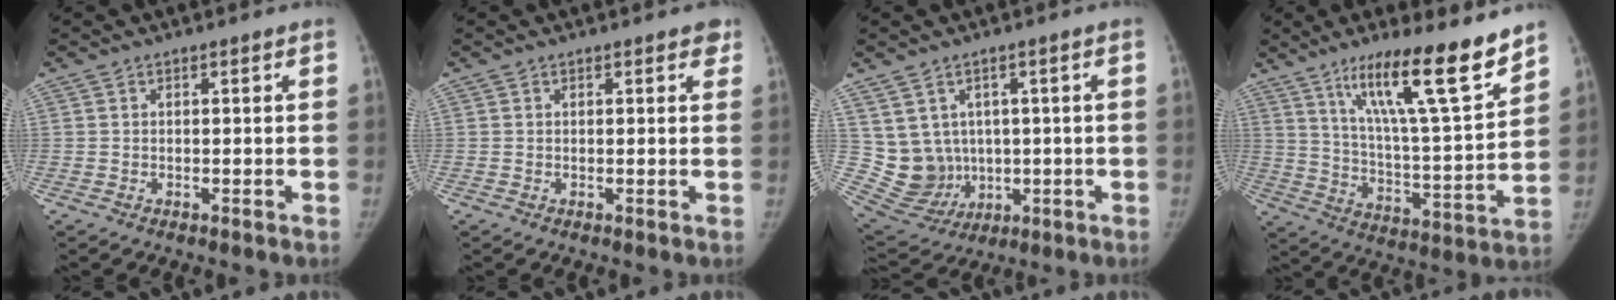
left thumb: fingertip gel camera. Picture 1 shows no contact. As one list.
[{"total": 1.8, "force": [1.1, 0.9, 1.1], "torque": [0.004, -0.002, 0.008]}, {"total": 9.8, "force": [1.4, 9.0, 3.6], "torque": [-0.038, -0.005, 0.060]}, {"total": 19.3, "force": [13.2, 2.5, 13.8], "torque": [-0.201, -0.077, 0.222]}]